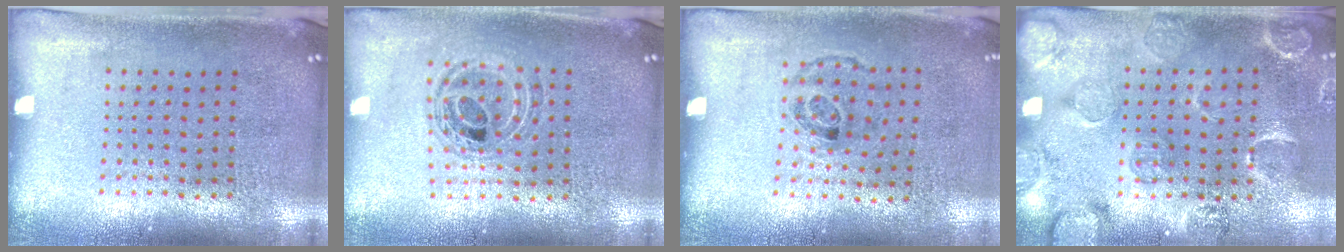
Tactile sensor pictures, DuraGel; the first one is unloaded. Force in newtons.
{"total": 0.9, "press": 0.9, "slide": 0.2}
{"total": 1.0, "press": 0.7, "slide": 0.7}
{"total": 2.8, "press": 1.9, "slide": 2.1}